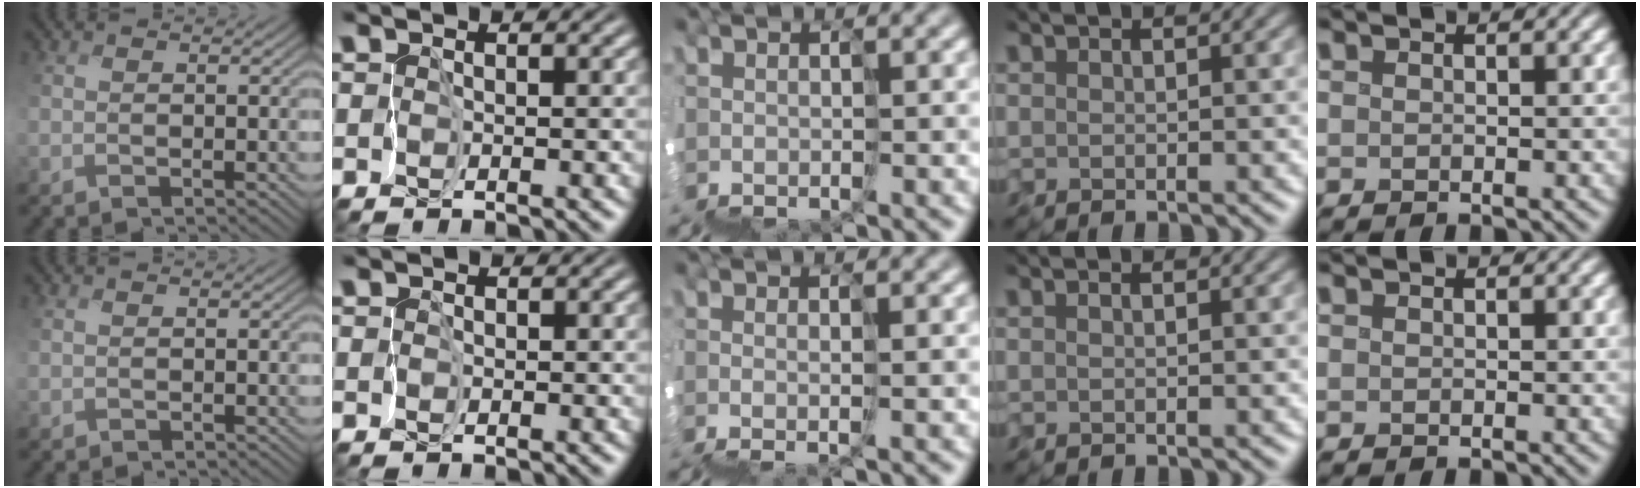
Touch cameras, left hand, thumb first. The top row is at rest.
{"middle": {"total": 2.2, "force": [-0.3, 0.8, 2.0], "torque": [-0.003, -0.002, -0.005]}, "ring": {"total": 0.6, "force": [0.2, 0.4, 0.5], "torque": [-0.001, 0.003, -0.008]}}